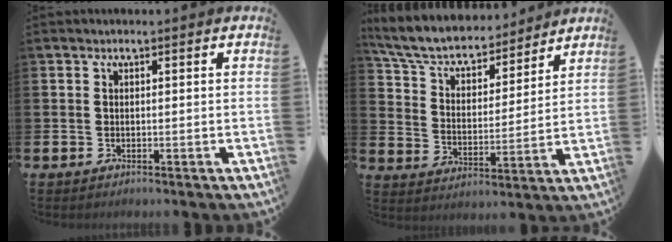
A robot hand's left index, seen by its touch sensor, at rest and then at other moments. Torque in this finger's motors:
{"motor_torque": [0.51, -0.56, 1.01, 0.21]}